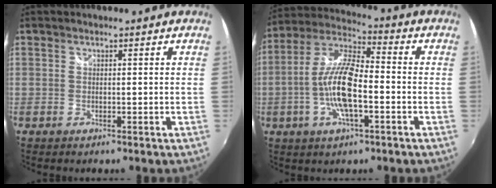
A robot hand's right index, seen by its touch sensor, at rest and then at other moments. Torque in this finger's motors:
{"motor_torque": [1.31, -0.83, 0.47, 0.21]}